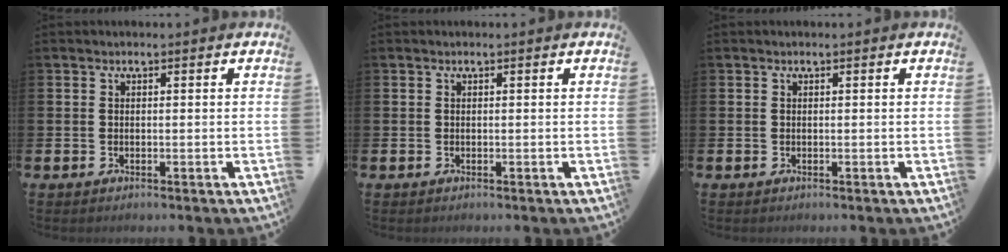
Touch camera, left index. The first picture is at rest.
{"total": 0.0}
{"total": 0.0}